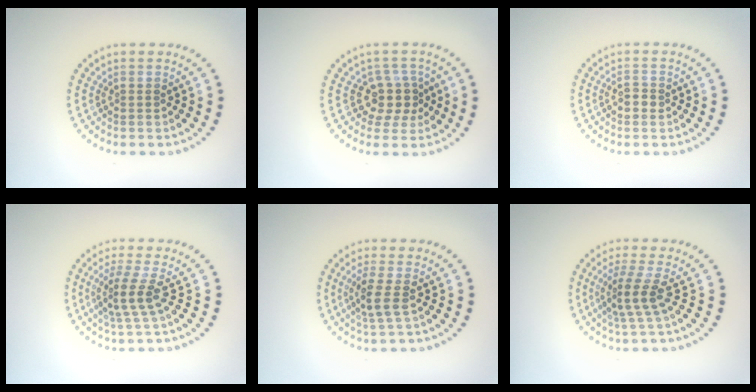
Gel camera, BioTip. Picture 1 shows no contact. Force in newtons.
{"total": 2.9, "press": 2.3, "slide": 1.8}
{"total": 1.3, "press": 1.3, "slide": 0.2}
{"total": 2.9, "press": 2.0, "slide": 2.1}
{"total": 2.5, "press": 2.0, "slide": 1.5}
{"total": 2.9, "press": 2.0, "slide": 2.0}